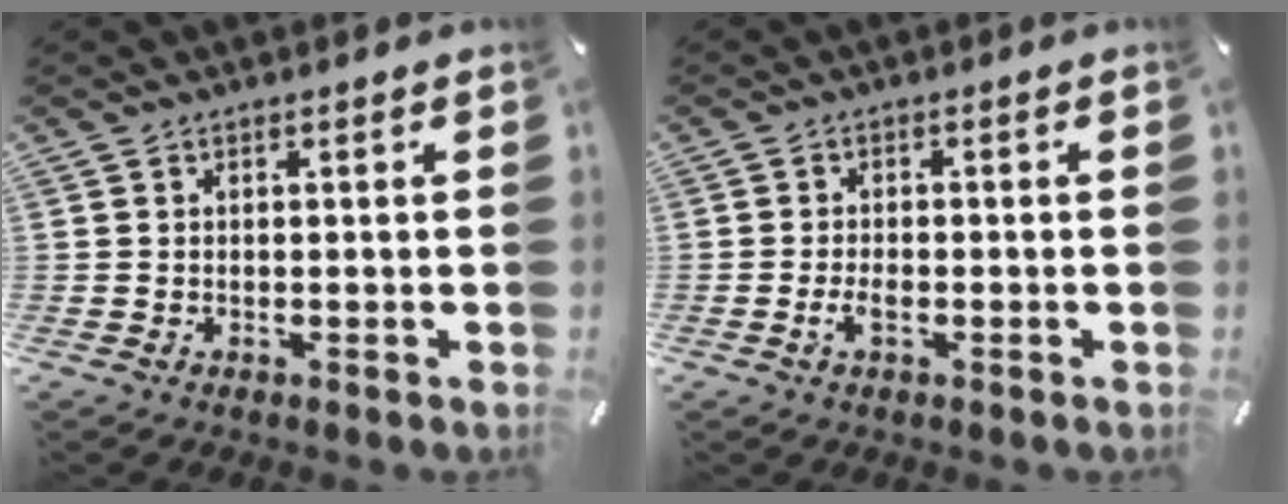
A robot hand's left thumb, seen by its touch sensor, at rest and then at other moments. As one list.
[{"total": 2.6, "force": [-1.0, 1.2, 2.1], "torque": [-0.051, -0.002, -0.022]}]